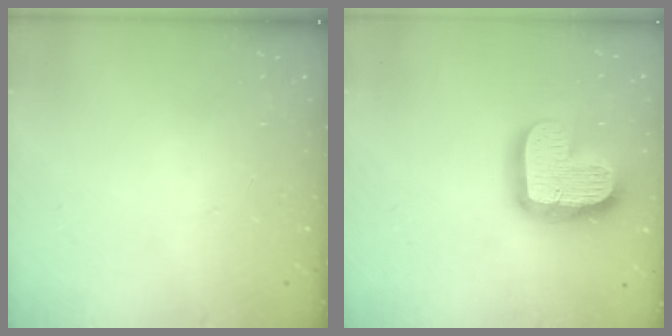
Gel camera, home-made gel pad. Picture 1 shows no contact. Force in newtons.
{"total": 19.2, "press": 19.1, "slide": 1.4}